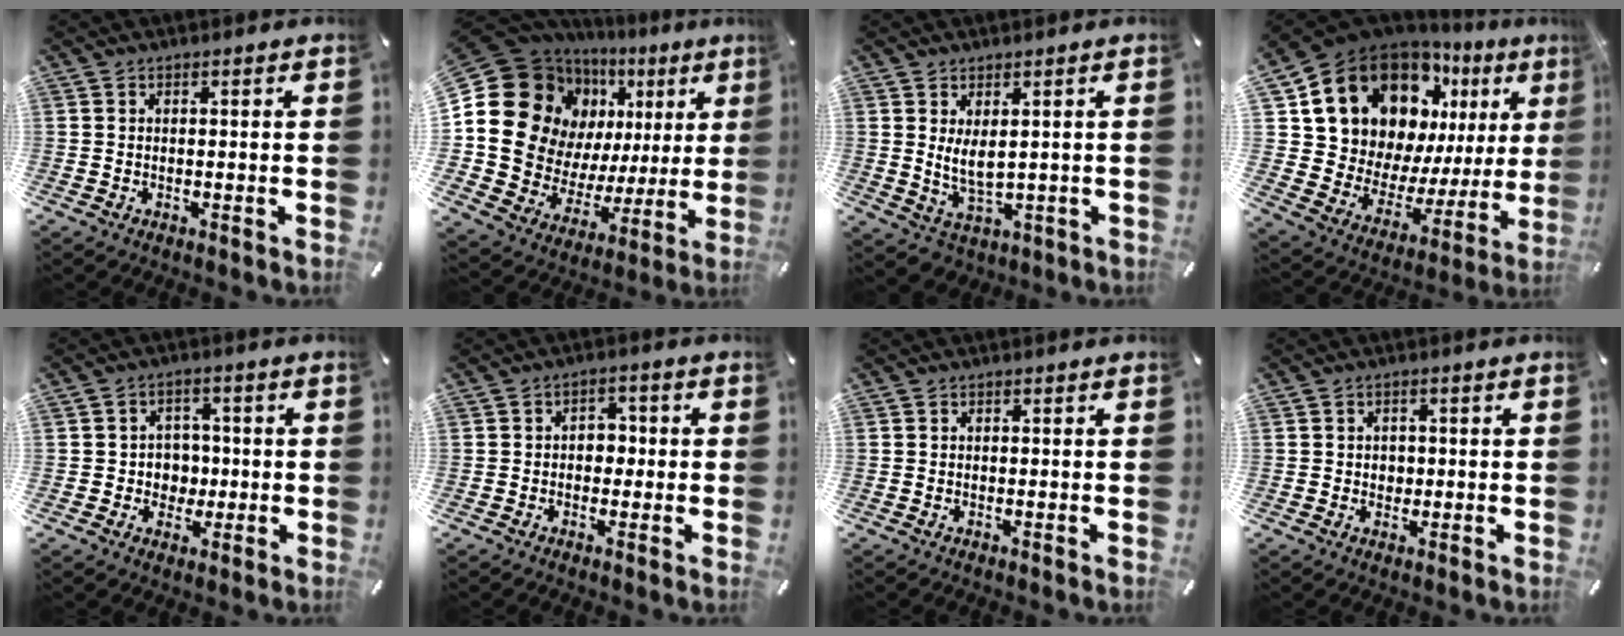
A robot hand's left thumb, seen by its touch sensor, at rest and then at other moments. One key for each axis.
{"total": 21.2, "fx": 7.9, "fy": 16.8, "fz": 10.3, "tx": -0.176, "ty": -0.063, "tz": 0.165}
{"total": 6.2, "fx": 1.6, "fy": 4.1, "fz": 4.3, "tx": -0.091, "ty": -0.001, "tz": 0.030}
{"total": 19.4, "fx": 12.2, "fy": 12.9, "fz": 7.8, "tx": -0.130, "ty": -0.099, "tz": 0.233}
{"total": 5.7, "fx": -0.4, "fy": 5.6, "fz": 1.1, "tx": -0.010, "ty": 0.004, "tz": -0.010}
{"total": 3.7, "fx": -0.8, "fy": 2.9, "fz": 2.1, "tx": -0.023, "ty": 0.006, "tz": -0.022}
{"total": 0.0}
{"total": 2.2, "fx": 0.0, "fy": 2.1, "fz": 0.7, "tx": 0.001, "ty": -0.001, "tz": -0.006}